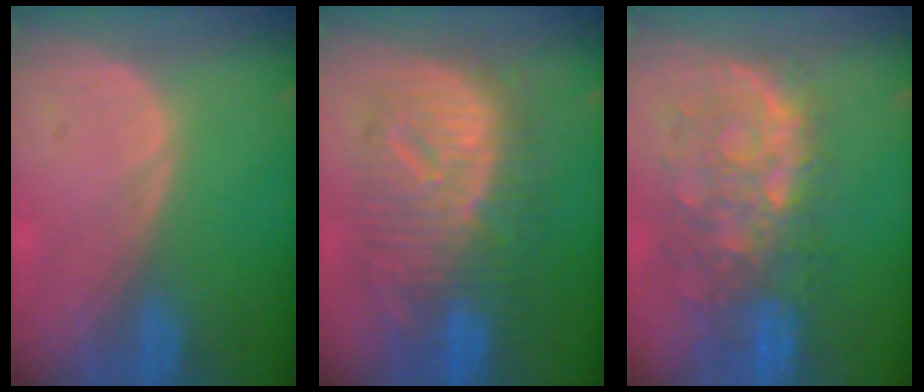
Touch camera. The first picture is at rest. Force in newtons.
{"total": 12.5, "press": 12.4, "slide": 1.1}
{"total": 10.4, "press": 9.3, "slide": 4.7}